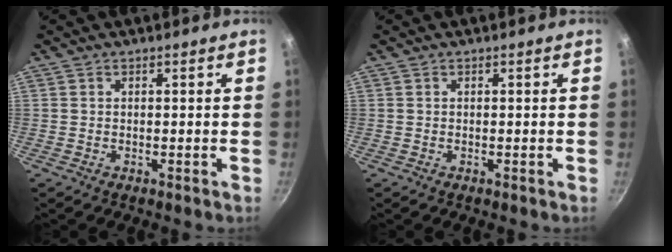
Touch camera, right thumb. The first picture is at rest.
{"total": 0.0}